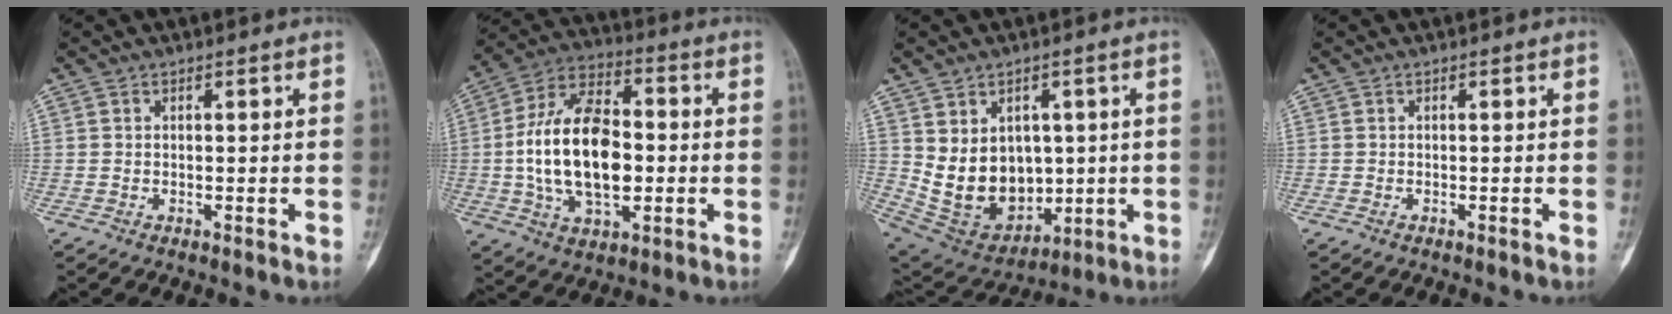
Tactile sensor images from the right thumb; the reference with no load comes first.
{"total": 19.4, "force": [-1.1, 10.9, 16.0], "torque": [-0.278, 0.021, -0.018]}
{"total": 14.0, "force": [1.0, 10.8, 8.8], "torque": [-0.102, -0.005, 0.058]}
{"total": 0.0}